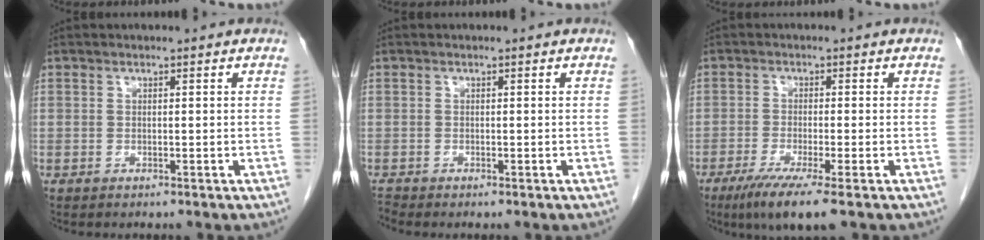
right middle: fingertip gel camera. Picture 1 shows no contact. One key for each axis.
{"total": 0.5, "fx": -0.5, "fy": -0.2, "fz": -0.1, "tx": 0.000, "ty": -0.006, "tz": -0.011}
{"total": 6.7, "fx": -4.2, "fy": -0.1, "fz": 5.2, "tx": -0.091, "ty": -0.020, "tz": -0.074}